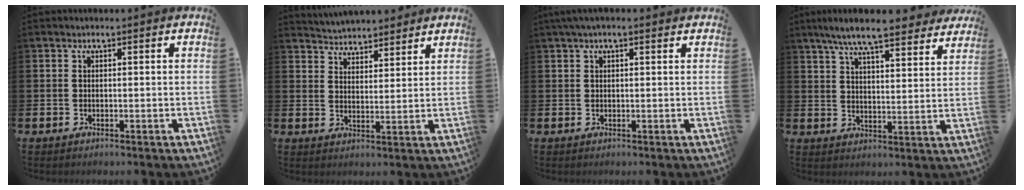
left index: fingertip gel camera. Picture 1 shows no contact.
{"total": 4.5, "force": [4.4, 0.8, -0.6], "torque": [-0.008, -0.024, 0.080]}
{"total": 1.7, "force": [1.1, 0.4, 1.2], "torque": [-0.022, 0.005, 0.019]}
{"total": 8.4, "force": [7.7, 1.1, 3.2], "torque": [-0.075, -0.039, 0.135]}